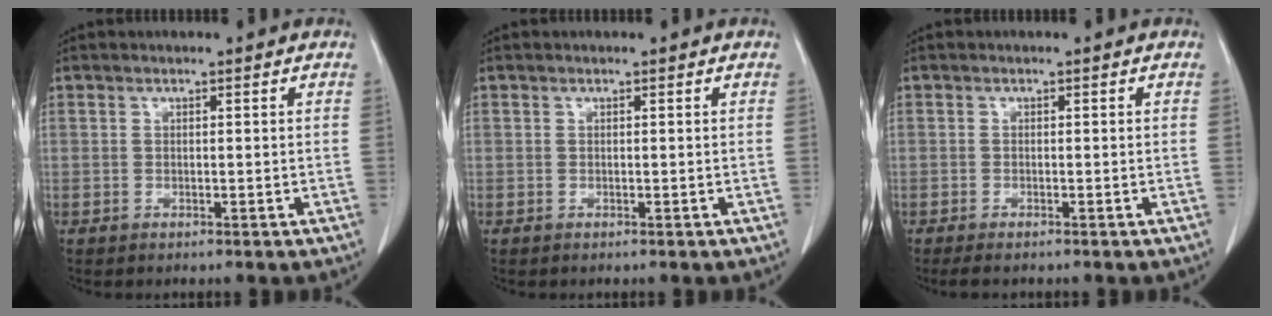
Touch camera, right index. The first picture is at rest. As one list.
[{"total": 0.0}, {"total": 2.3, "force": [-1.9, 0.5, 1.2], "torque": [-0.019, -0.006, -0.027]}]